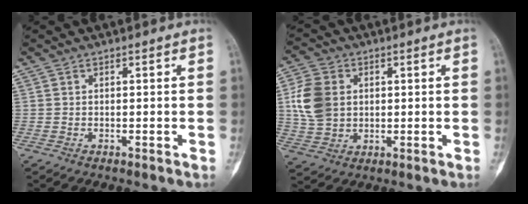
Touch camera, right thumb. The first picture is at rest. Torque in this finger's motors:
{"motor_torque": [0.69, 0.68, 0.23, -0.14, 0.18]}